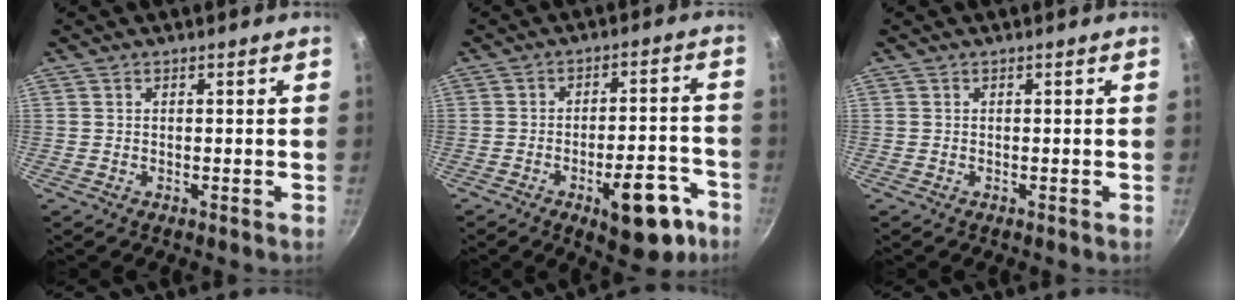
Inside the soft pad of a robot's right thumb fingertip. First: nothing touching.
{"total": 13.5, "force": [-6.8, 5.7, 10.2], "torque": [-0.091, 0.046, -0.082]}
{"total": 0.0}